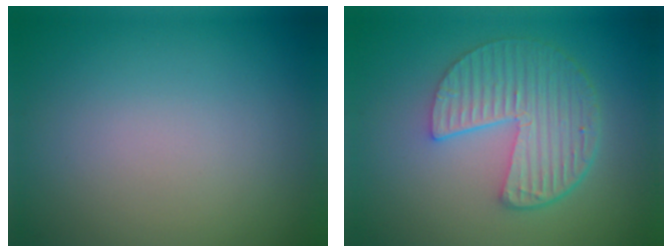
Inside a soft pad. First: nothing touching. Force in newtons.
{"total": 5.9, "press": 4.3, "slide": 4.1}